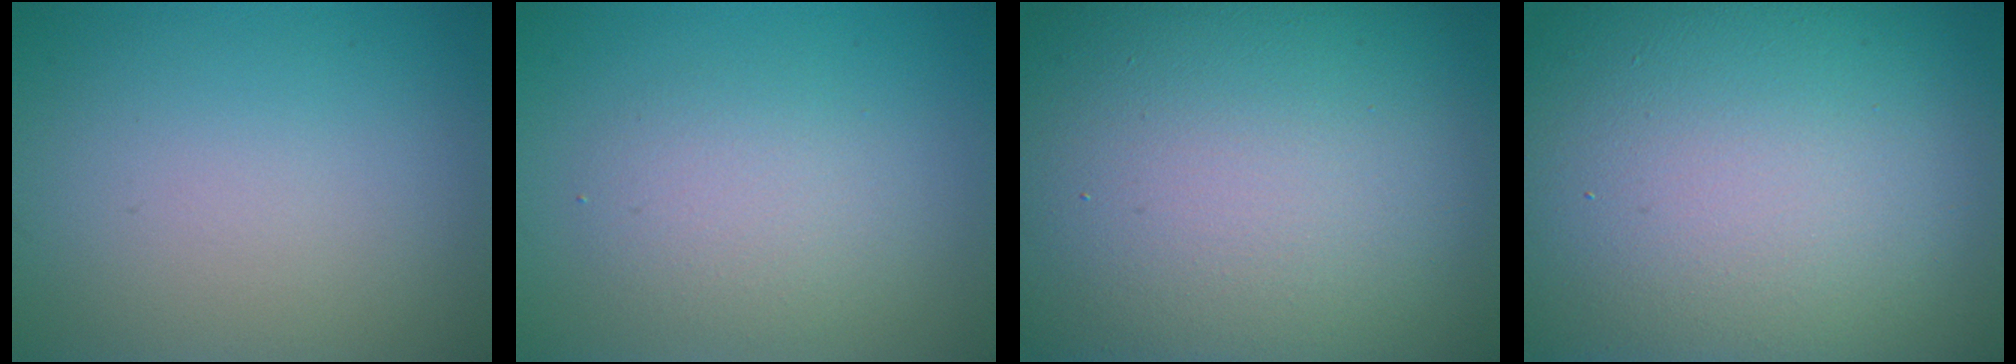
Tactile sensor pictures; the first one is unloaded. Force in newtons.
{"total": 2.6, "press": 2.6, "slide": 0.3}
{"total": 23.9, "press": 23.9, "slide": 1.2}
{"total": 23.5, "press": 23.4, "slide": 1.6}